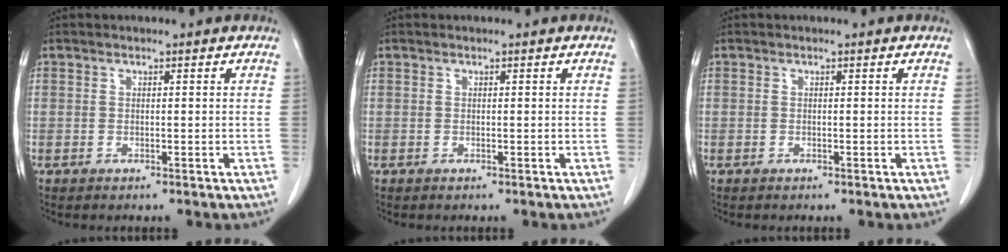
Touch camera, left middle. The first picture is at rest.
{"total": 0.0}
{"total": 0.0}